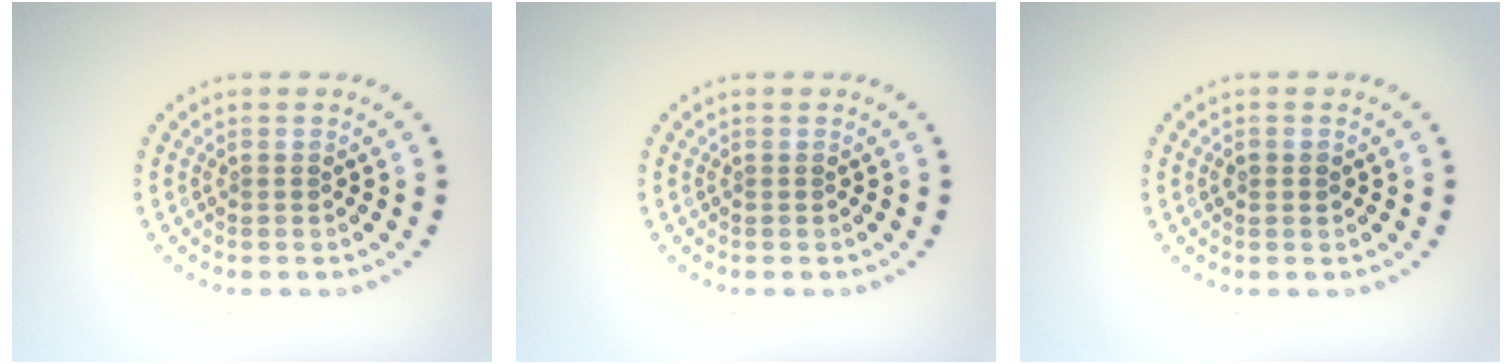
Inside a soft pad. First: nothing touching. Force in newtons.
{"total": 0.0}
{"total": 1.0, "press": 1.0, "slide": 0.1}